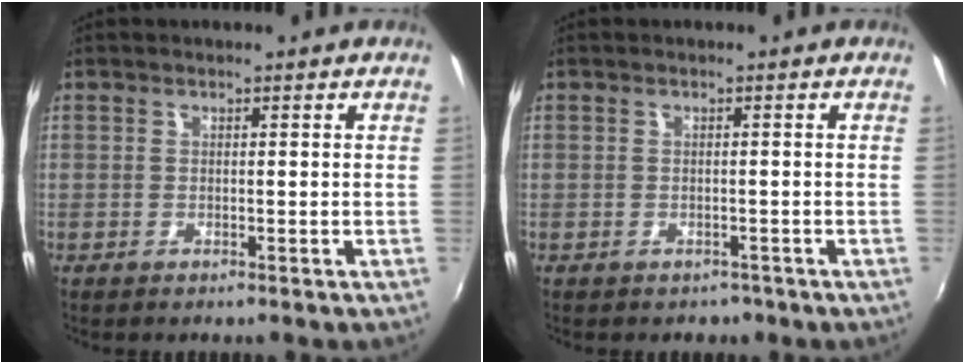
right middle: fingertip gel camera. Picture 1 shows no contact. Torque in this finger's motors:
{"motor_torque": [-0.12, -0.34, -0.16, -0.01]}